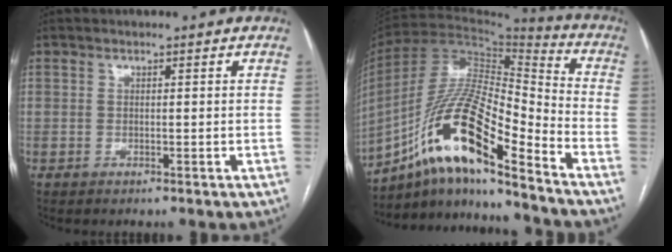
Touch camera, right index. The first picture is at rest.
{"total": 18.1, "force": [-11.0, 2.6, 14.1], "torque": [-0.274, 0.009, -0.194]}